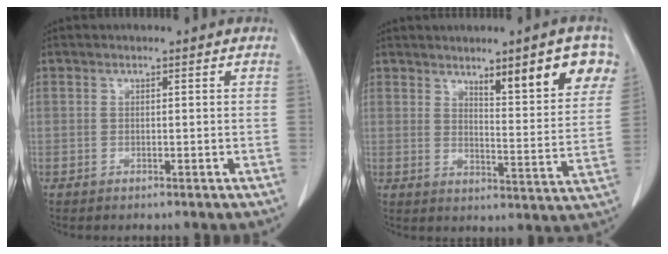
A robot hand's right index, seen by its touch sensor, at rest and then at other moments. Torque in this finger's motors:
{"motor_torque": [1.05, 1.08, 0.21, 0.04]}